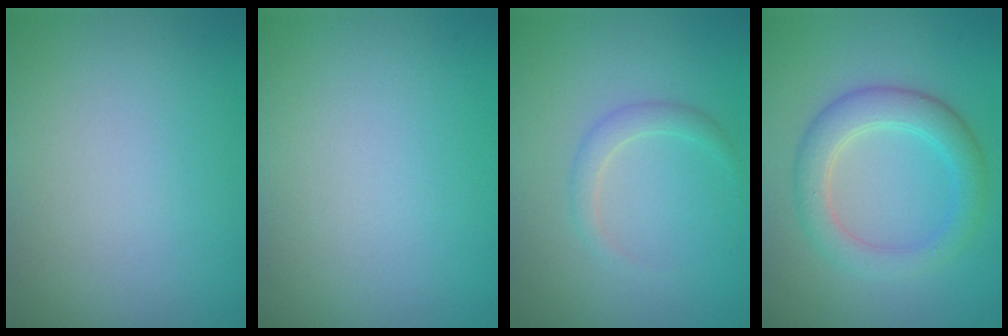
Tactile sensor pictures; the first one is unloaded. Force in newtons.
{"total": 0.0}
{"total": 1.6, "press": 1.6, "slide": 0.1}
{"total": 4.2, "press": 4.2, "slide": 0.0}